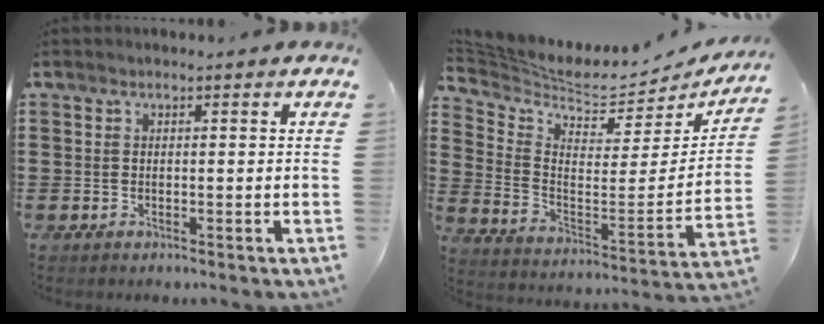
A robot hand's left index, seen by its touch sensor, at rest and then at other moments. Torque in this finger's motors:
{"motor_torque": [1.08, -1.06, 0.06, -0.01]}